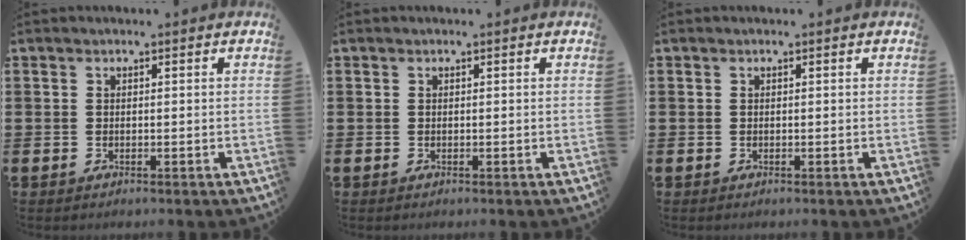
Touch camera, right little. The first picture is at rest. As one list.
[{"total": 0.0}, {"total": 0.0}]